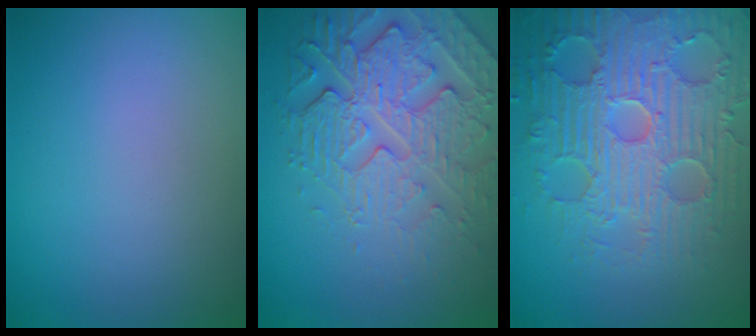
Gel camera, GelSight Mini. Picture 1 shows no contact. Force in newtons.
{"total": 5.5, "press": 4.8, "slide": 2.6}
{"total": 8.9, "press": 6.5, "slide": 6.0}